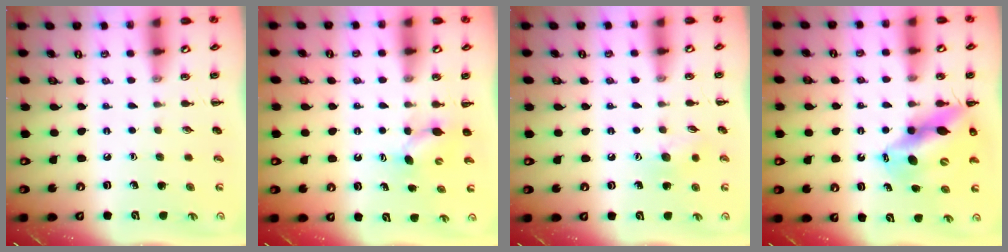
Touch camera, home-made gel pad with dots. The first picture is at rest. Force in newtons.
{"total": 3.9, "press": 3.7, "slide": 1.2}
{"total": 6.8, "press": 6.7, "slide": 1.1}
{"total": 13.6, "press": 13.1, "slide": 3.5}